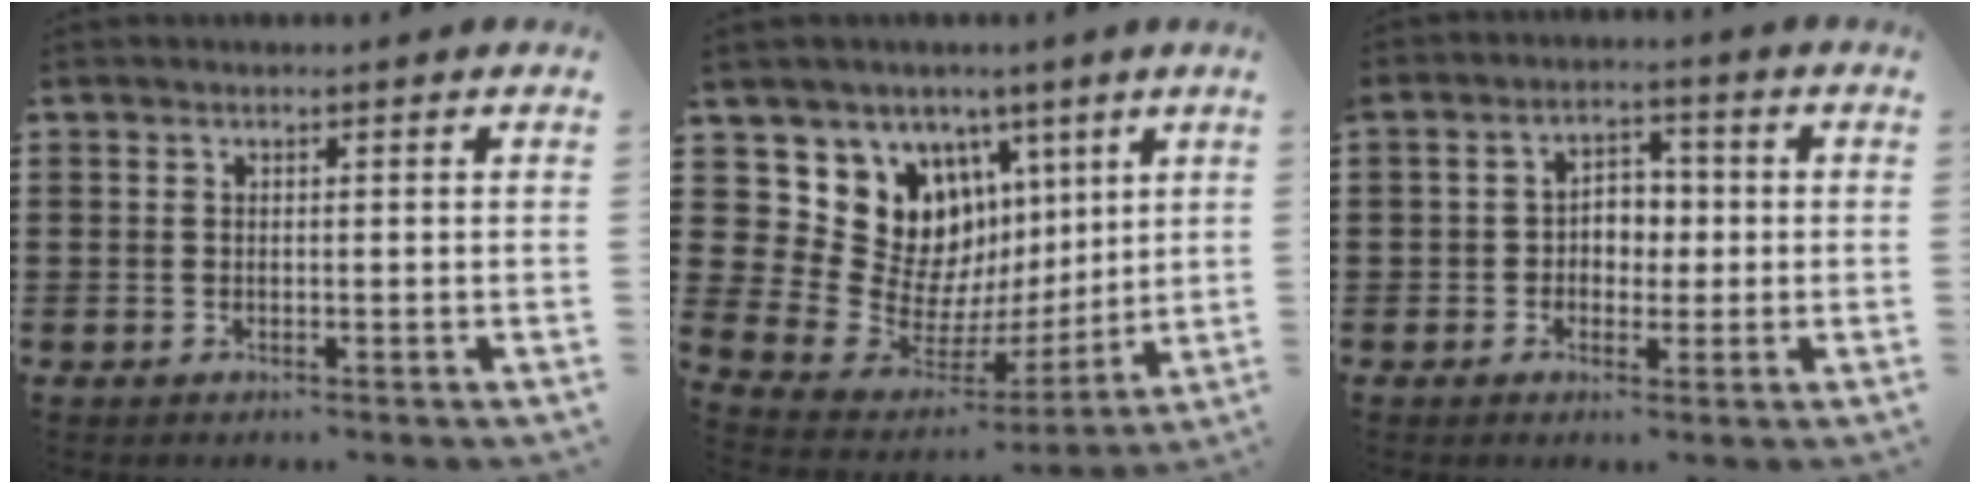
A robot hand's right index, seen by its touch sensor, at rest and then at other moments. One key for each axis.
{"total": 11.8, "fx": 4.5, "fy": 10.3, "fz": 3.4, "tx": -0.079, "ty": -0.048, "tz": 0.094}
{"total": 4.1, "fx": -0.5, "fy": 3.6, "fz": 1.9, "tx": -0.048, "ty": 0.013, "tz": -0.016}